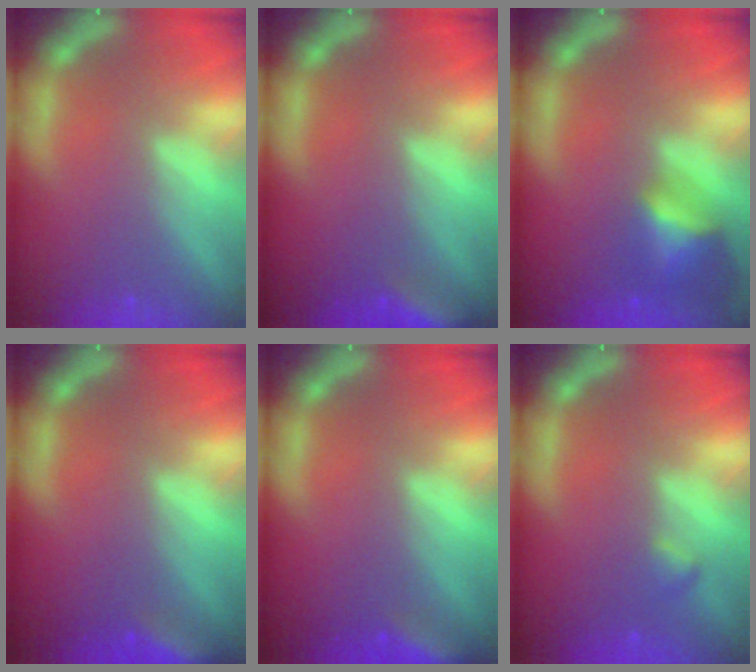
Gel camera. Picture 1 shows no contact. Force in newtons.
{"total": 4.4}
{"total": 4.5}
{"total": 4.0}
{"total": 4.0}
{"total": 0.9}